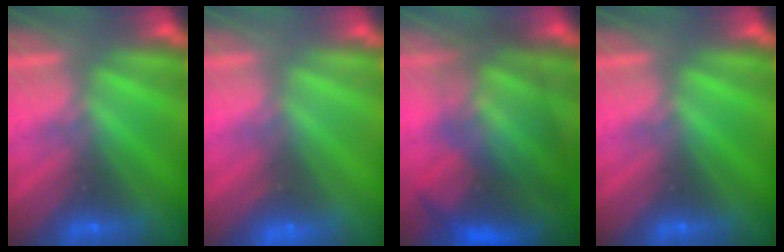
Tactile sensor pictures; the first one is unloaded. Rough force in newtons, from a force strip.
{"total": 2.3}
{"total": 9.9}
{"total": 0.0}